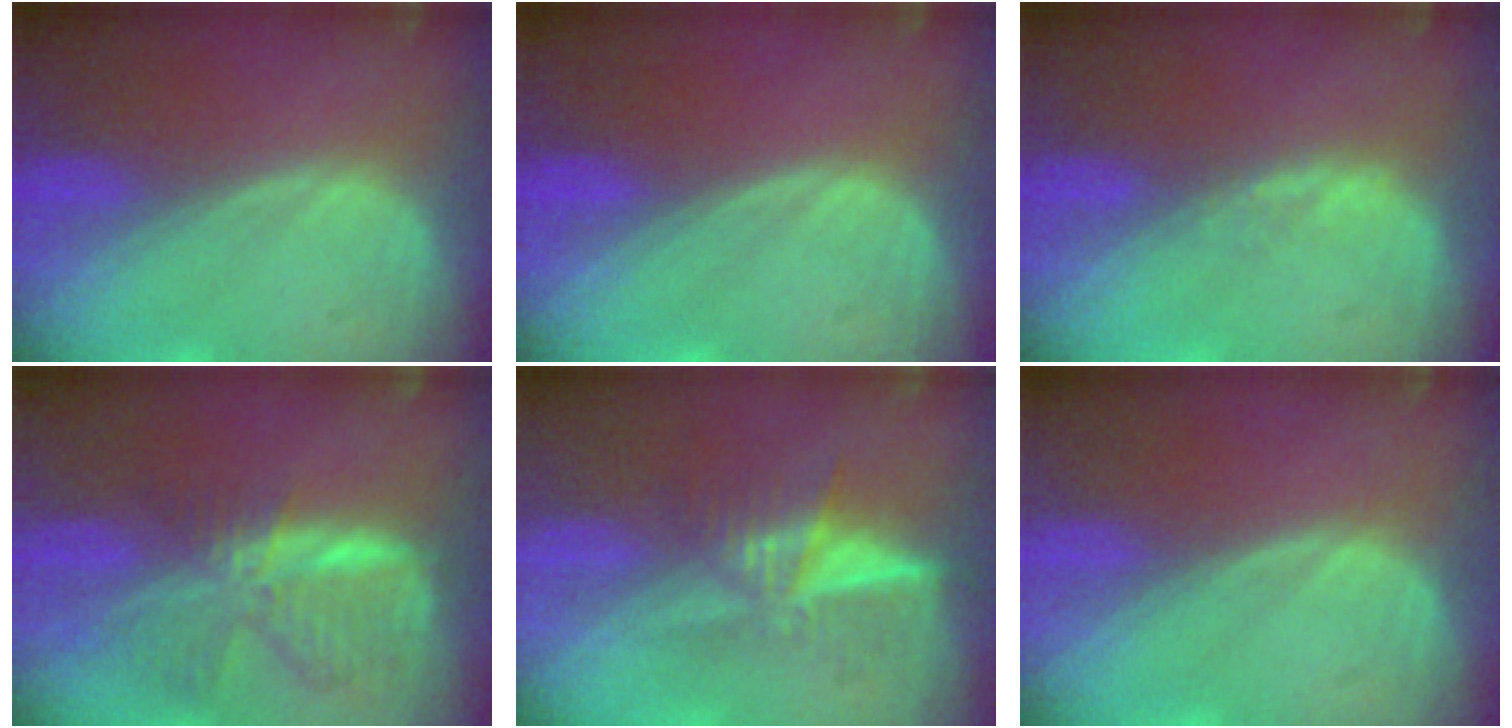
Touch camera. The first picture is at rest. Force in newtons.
{"total": 0.0}
{"total": 1.0, "press": 1.0, "slide": 0.2}
{"total": 8.7, "press": 7.5, "slide": 4.3}
{"total": 6.4, "press": 5.5, "slide": 3.3}
{"total": 0.0}